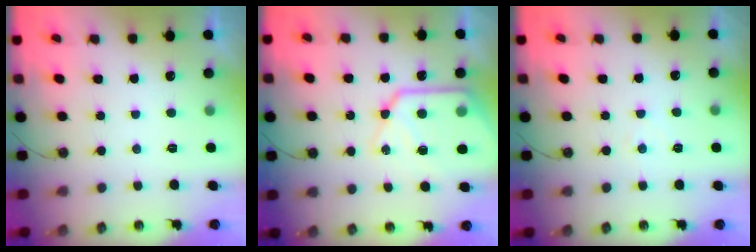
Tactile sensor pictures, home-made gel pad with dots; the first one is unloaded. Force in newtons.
{"total": 15.0, "press": 14.9, "slide": 1.3}
{"total": 3.1, "press": 3.1, "slide": 0.5}